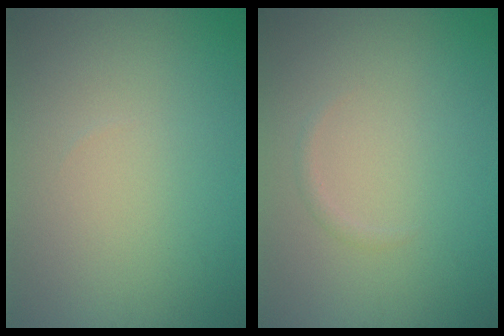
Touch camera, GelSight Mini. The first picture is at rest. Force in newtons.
{"total": 0.7, "press": 0.7, "slide": 0.0}